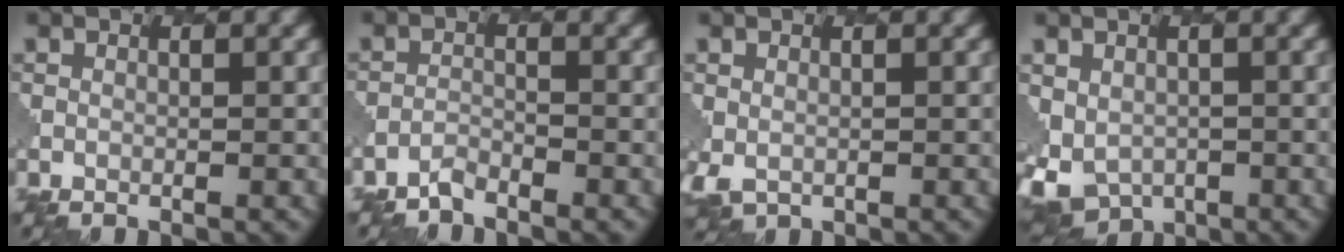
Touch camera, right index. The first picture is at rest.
{"total": 1.2, "force": [-1.2, 0.1, -0.2], "torque": [0.003, 0.001, -0.027]}
{"total": 1.3, "force": [-0.3, 1.1, 0.7], "torque": [-0.020, -0.006, 0.000]}
{"total": 5.6, "force": [-0.8, 4.6, 3.2], "torque": [-0.067, -0.026, 0.005]}